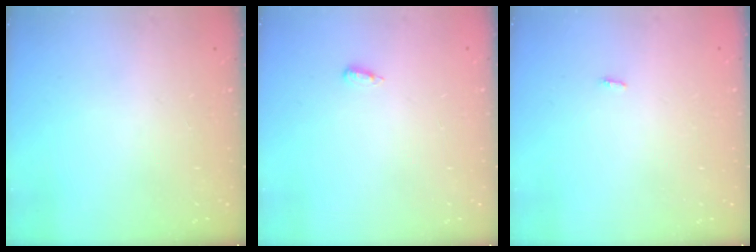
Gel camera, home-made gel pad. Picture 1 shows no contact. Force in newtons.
{"total": 4.4, "press": 3.4, "slide": 2.9}
{"total": 2.8, "press": 1.8, "slide": 2.2}